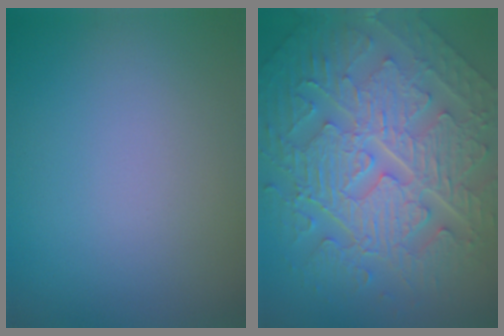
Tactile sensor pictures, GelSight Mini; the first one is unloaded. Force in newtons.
{"total": 10.9, "press": 7.4, "slide": 8.0}